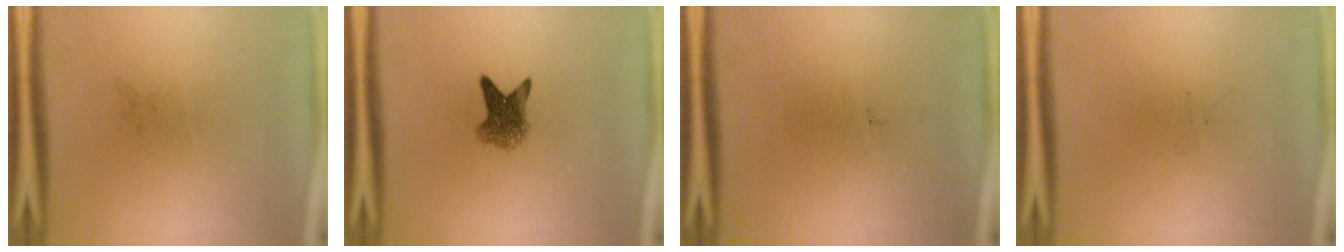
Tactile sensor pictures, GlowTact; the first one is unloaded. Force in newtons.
{"total": 4.9}
{"total": 0.0}
{"total": 0.0}